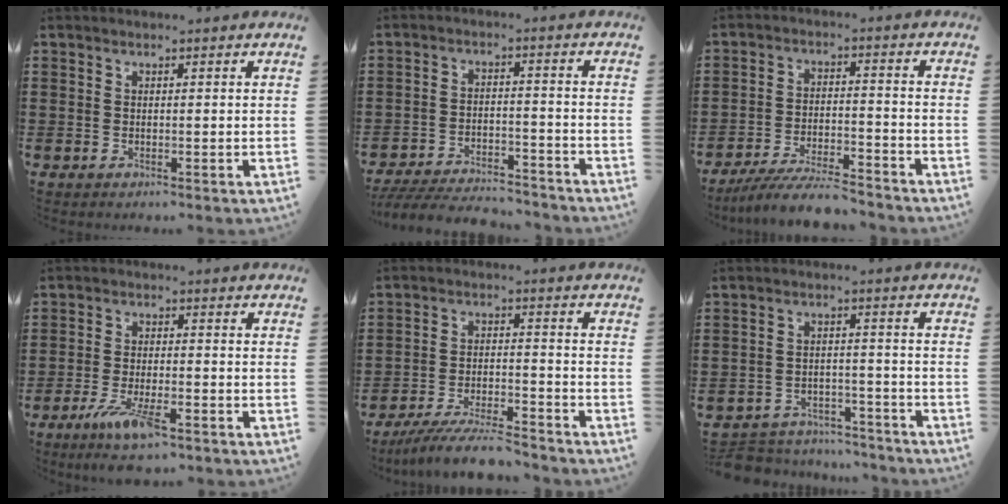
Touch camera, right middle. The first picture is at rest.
{"total": 5.9, "force": [-5.7, 0.6, 1.3], "torque": [-0.030, 0.004, -0.115]}
{"total": 6.8, "force": [-6.3, 0.5, 2.5], "torque": [-0.054, -0.003, -0.123]}
{"total": 7.0, "force": [-4.1, 1.5, 5.5], "torque": [-0.110, -0.015, -0.070]}
{"total": 7.1, "force": [-6.6, 0.5, 2.7], "torque": [-0.056, -0.004, -0.126]}
{"total": 5.1, "force": [-5.0, 0.9, 0.2], "torque": [-0.010, 0.011, -0.105]}